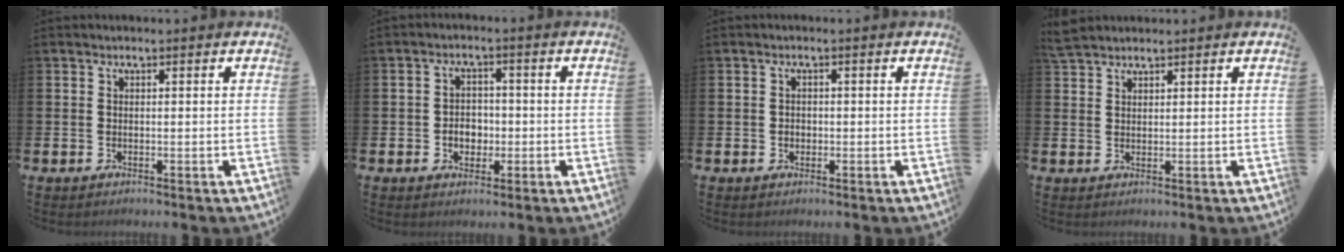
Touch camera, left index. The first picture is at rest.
{"total": 3.2, "force": [-0.8, 2.6, 1.7], "torque": [-0.023, -0.001, -0.022]}
{"total": 1.1, "force": [-0.2, 1.0, 0.4], "torque": [-0.010, 0.008, -0.005]}
{"total": 2.7, "force": [2.5, 0.9, 0.6], "torque": [-0.007, -0.004, 0.045]}